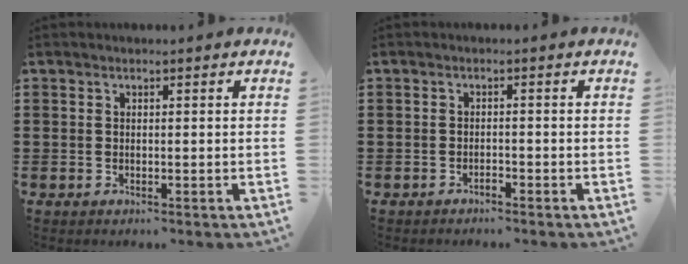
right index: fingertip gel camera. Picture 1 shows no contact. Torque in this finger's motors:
{"motor_torque": [0.67, 0.92, 0.05, 0.01]}